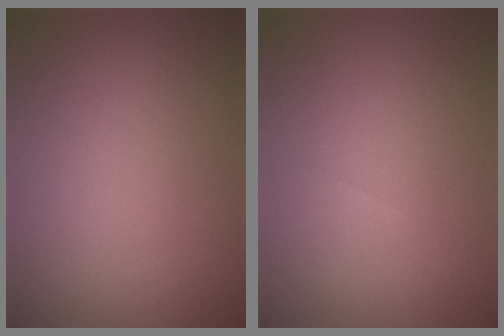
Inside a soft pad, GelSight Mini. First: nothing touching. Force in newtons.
{"total": 0.0}